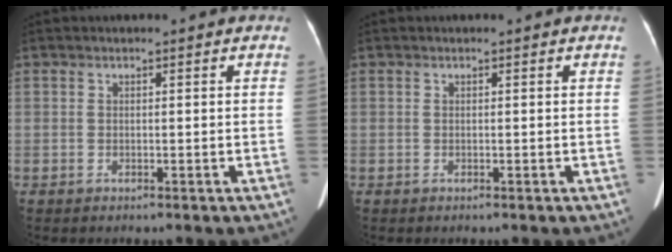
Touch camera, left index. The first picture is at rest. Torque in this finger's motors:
{"motor_torque": [0.03, 0.05, 0.00, 0.00]}